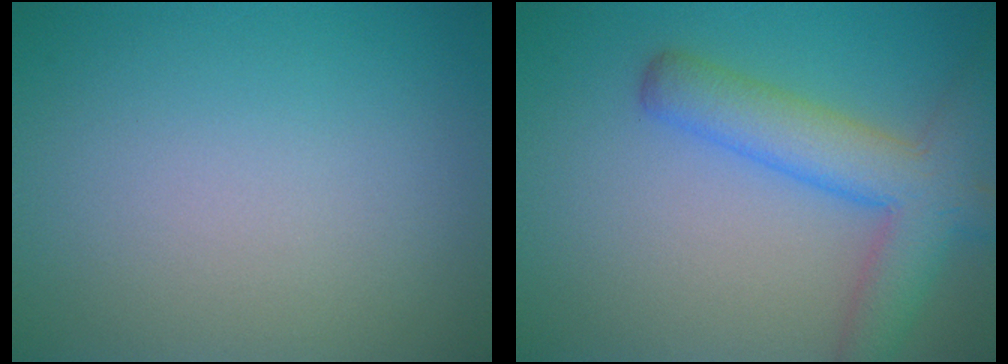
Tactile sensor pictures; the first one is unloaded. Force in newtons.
{"total": 6.1, "press": 6.1, "slide": 0.4}